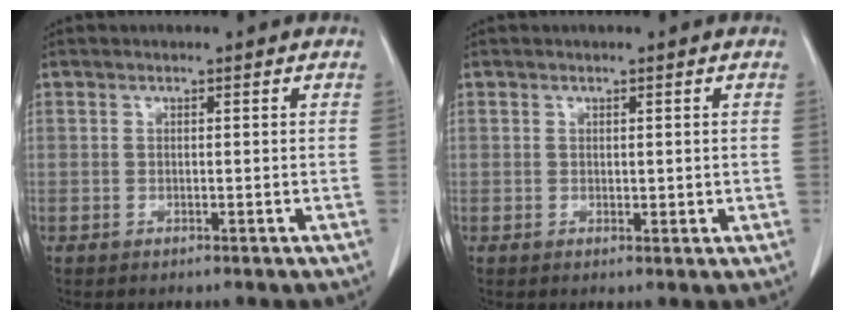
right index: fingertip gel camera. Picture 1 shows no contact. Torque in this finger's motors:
{"motor_torque": [-0.26, 0.32, -0.03, 0.01]}